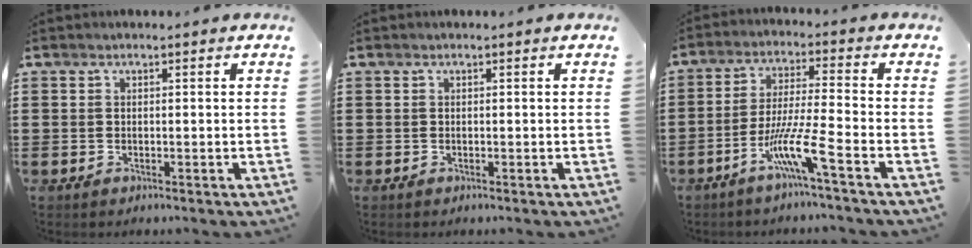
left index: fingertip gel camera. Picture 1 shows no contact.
{"total": 0.0}
{"total": 9.1, "force": [-5.4, 0.4, 7.3], "torque": [-0.153, -0.006, -0.106]}